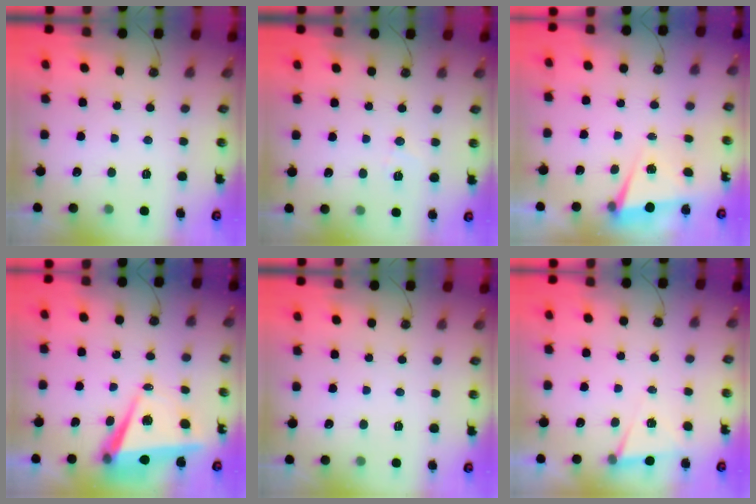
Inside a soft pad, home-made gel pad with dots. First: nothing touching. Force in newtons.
{"total": 4.8, "press": 4.7, "slide": 1.0}
{"total": 2.0, "press": 1.7, "slide": 1.0}
{"total": 7.5, "press": 6.1, "slide": 4.3}
{"total": 0.0}
{"total": 5.2, "press": 2.7, "slide": 4.5}